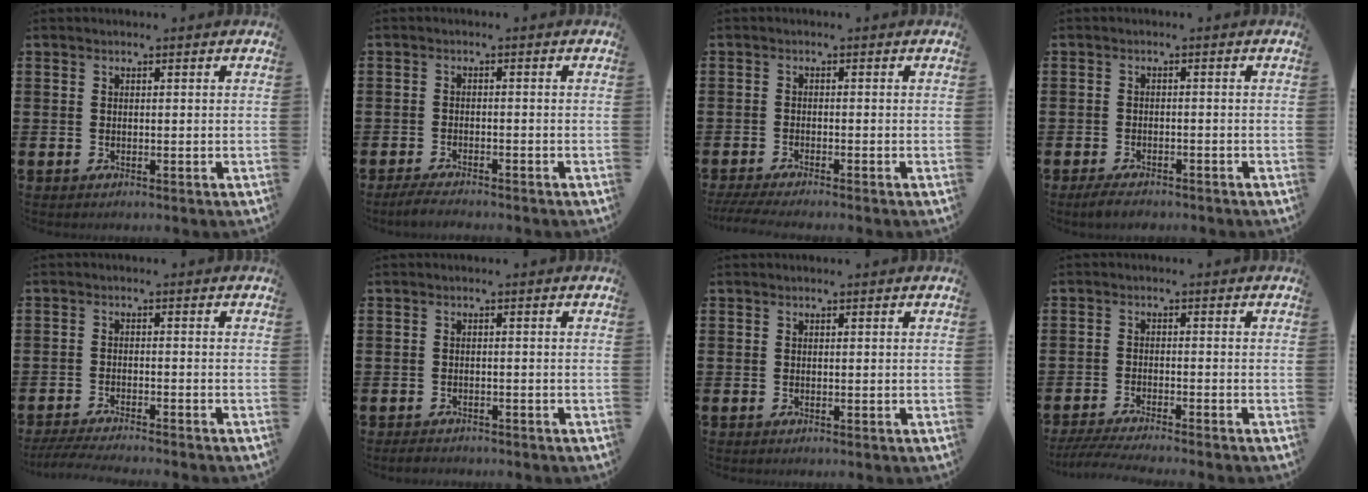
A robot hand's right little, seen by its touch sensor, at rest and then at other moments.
{"total": 1.9, "force": [-1.7, 0.1, 0.8], "torque": [-0.015, 0.004, -0.033]}
{"total": 1.7, "force": [-1.4, 0.0, 1.1], "torque": [-0.016, 0.000, -0.025]}
{"total": 1.9, "force": [-1.6, 0.5, 1.0], "torque": [-0.018, 0.004, -0.031]}
{"total": 2.9, "force": [-2.6, -0.2, 1.2], "torque": [-0.016, -0.002, -0.049]}
{"total": 1.0, "force": [-0.9, 0.3, 0.2], "torque": [-0.007, 0.001, -0.021]}
{"total": 0.0}
{"total": 3.1, "force": [-2.7, -0.2, 1.5], "torque": [-0.028, -0.007, -0.052]}